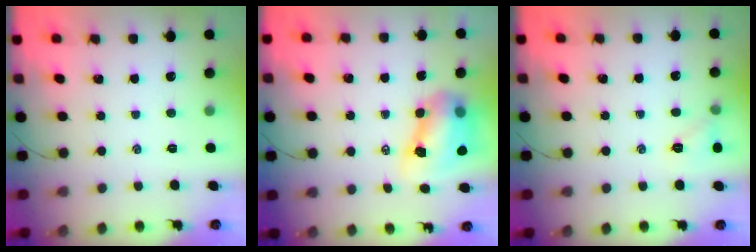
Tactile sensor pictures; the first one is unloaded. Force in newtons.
{"total": 10.1, "press": 9.7, "slide": 2.8}
{"total": 5.7, "press": 5.4, "slide": 1.6}